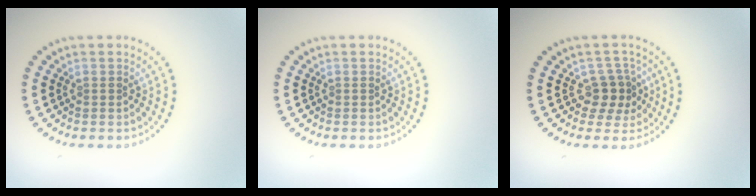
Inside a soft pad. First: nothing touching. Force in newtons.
{"total": 0.0}
{"total": 2.4, "press": 2.0, "slide": 1.2}